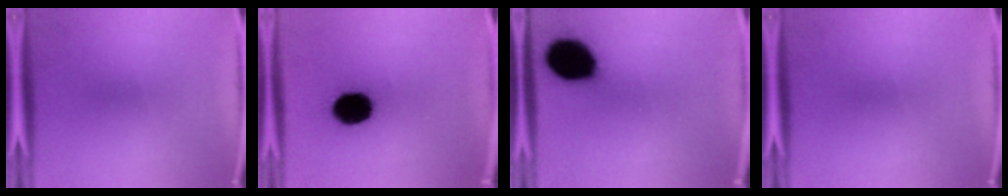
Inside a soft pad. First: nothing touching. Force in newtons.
{"total": 14.4}
{"total": 17.1}
{"total": 0.0}